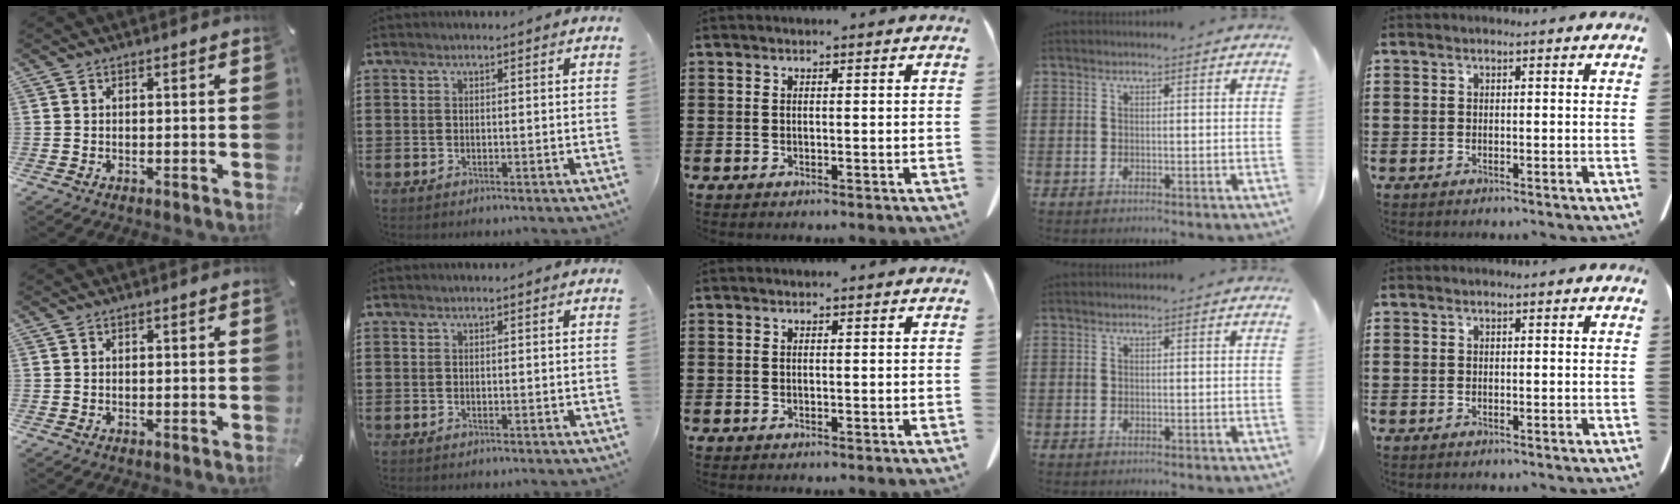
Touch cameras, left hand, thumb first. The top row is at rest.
{}